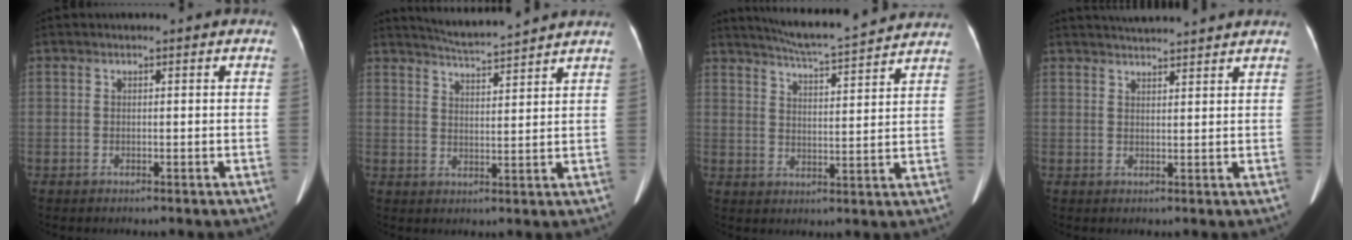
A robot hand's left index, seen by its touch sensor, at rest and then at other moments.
{"total": 8.2, "force": [7.8, -1.0, 2.4], "torque": [-0.054, 0.009, 0.123]}
{"total": 14.2, "force": [13.2, 0.1, 5.2], "torque": [-0.094, 0.011, 0.184]}
{"total": 7.5, "force": [7.2, -0.4, 2.3], "torque": [-0.040, 0.027, 0.098]}